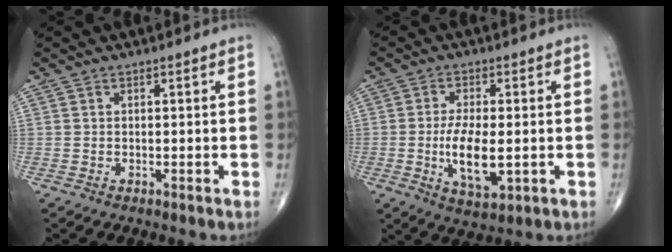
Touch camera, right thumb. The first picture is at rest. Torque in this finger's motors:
{"motor_torque": [1.99, 1.55, 1.04, -1.01, 0.41]}